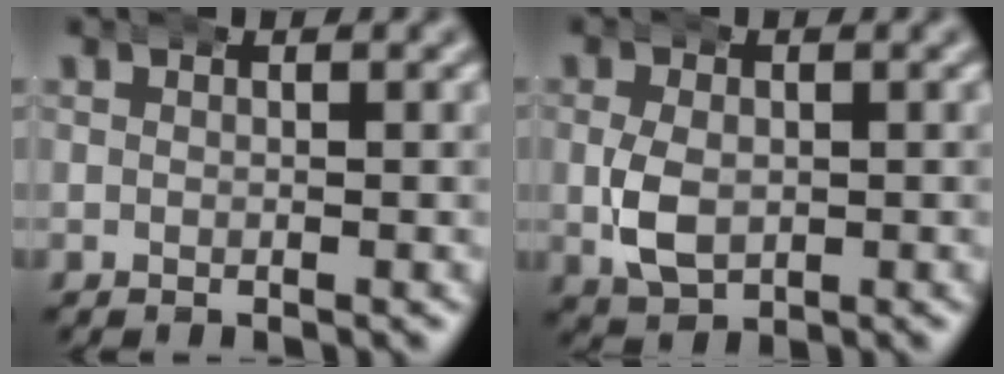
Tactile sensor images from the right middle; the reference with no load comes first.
{"total": 3.9, "force": [-0.5, 2.8, 2.7], "torque": [-0.067, -0.010, 0.001]}